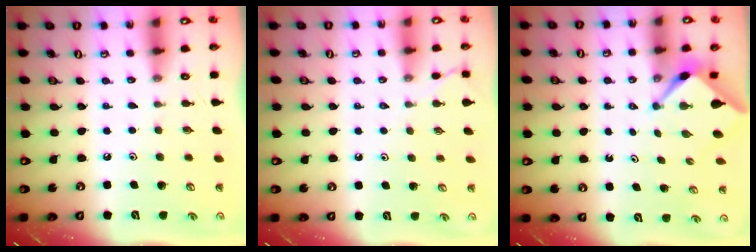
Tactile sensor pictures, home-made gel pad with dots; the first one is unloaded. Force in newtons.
{"total": 2.4, "press": 2.4, "slide": 0.5}
{"total": 2.6, "press": 2.6, "slide": 0.3}